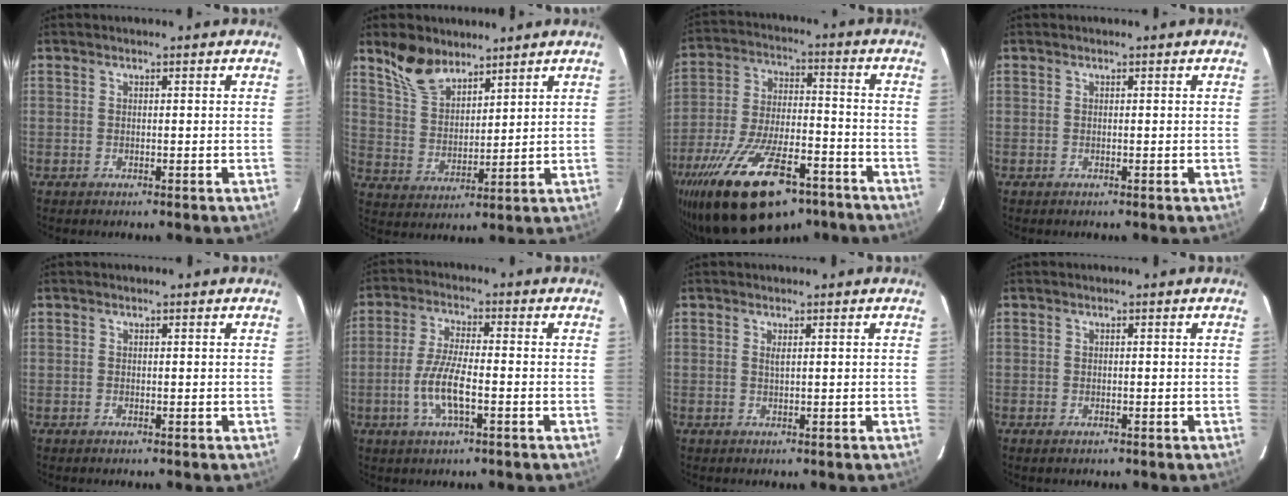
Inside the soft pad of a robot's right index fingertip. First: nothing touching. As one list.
[{"total": 9.2, "force": [7.1, 4.3, 3.9], "torque": [-0.079, 0.016, 0.143]}, {"total": 24.7, "force": [-16.5, 9.8, 15.5], "torque": [-0.300, -0.033, -0.258]}, {"total": 0.0}, {"total": 0.0}, {"total": 7.7, "force": [-2.5, 1.8, 7.1], "torque": [-0.148, -0.002, -0.051]}, {"total": 0.7, "force": [0.4, -0.1, 0.6], "torque": [-0.011, 0.000, 0.007]}, {"total": 0.9, "force": [-0.5, 0.5, 0.4], "torque": [-0.008, -0.003, -0.010]}]